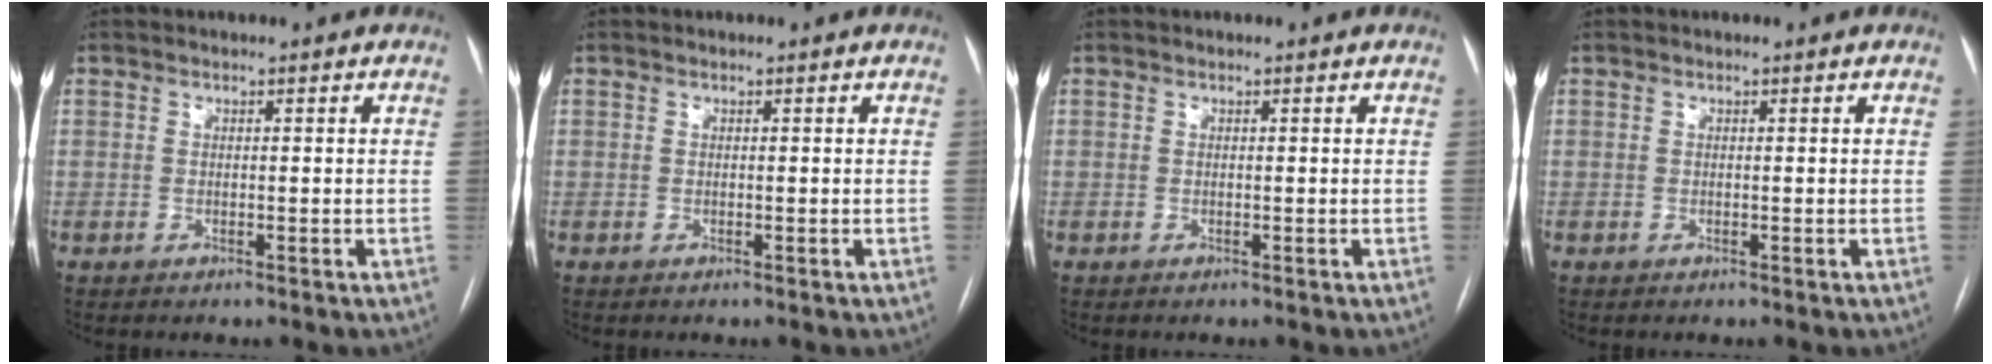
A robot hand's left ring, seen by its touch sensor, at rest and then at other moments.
{"total": 0.0}
{"total": 0.0}
{"total": 0.0}